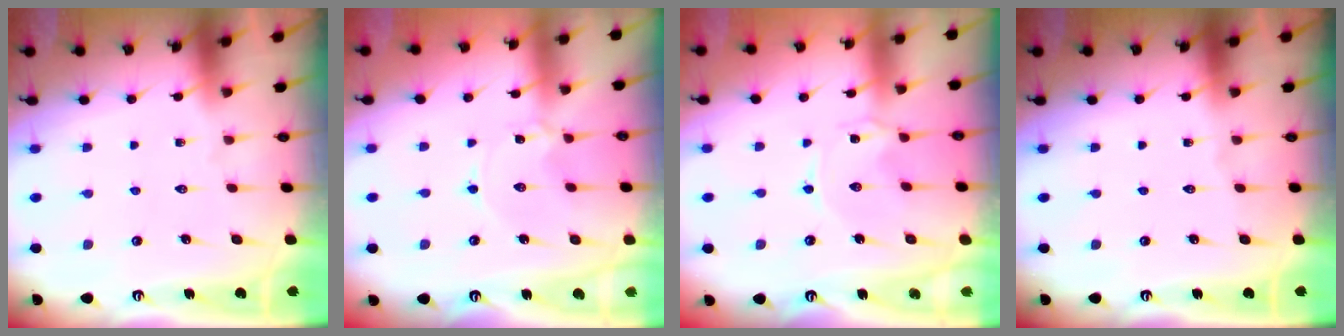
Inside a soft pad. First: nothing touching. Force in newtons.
{"total": 0.7, "press": 0.6, "slide": 0.1}
{"total": 0.0}
{"total": 0.0}